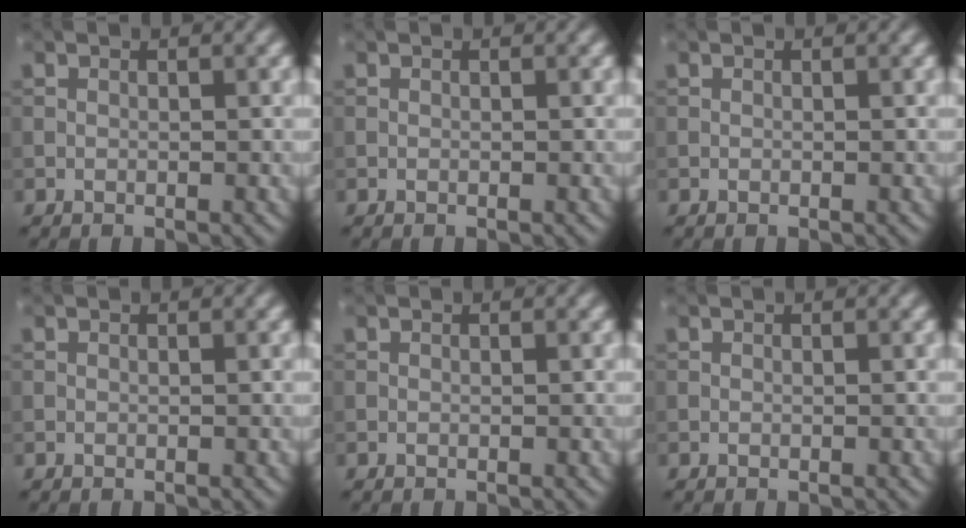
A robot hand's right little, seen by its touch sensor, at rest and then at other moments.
{"total": 0.0}
{"total": 0.0}
{"total": 0.0}
{"total": 0.0}
{"total": 0.0}